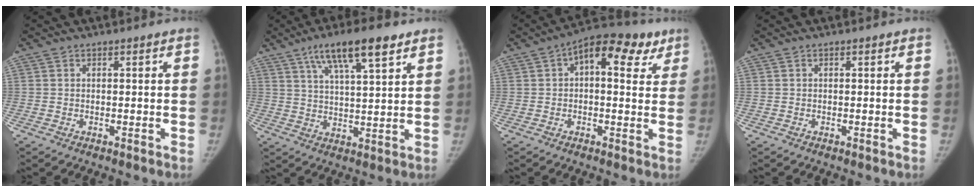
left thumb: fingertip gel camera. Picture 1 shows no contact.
{"total": 12.2, "force": [7.3, 3.0, 9.4], "torque": [-0.147, -0.021, 0.123]}
{"total": 13.0, "force": [5.3, 6.9, 9.6], "torque": [-0.090, 0.019, 0.065]}
{"total": 0.0}